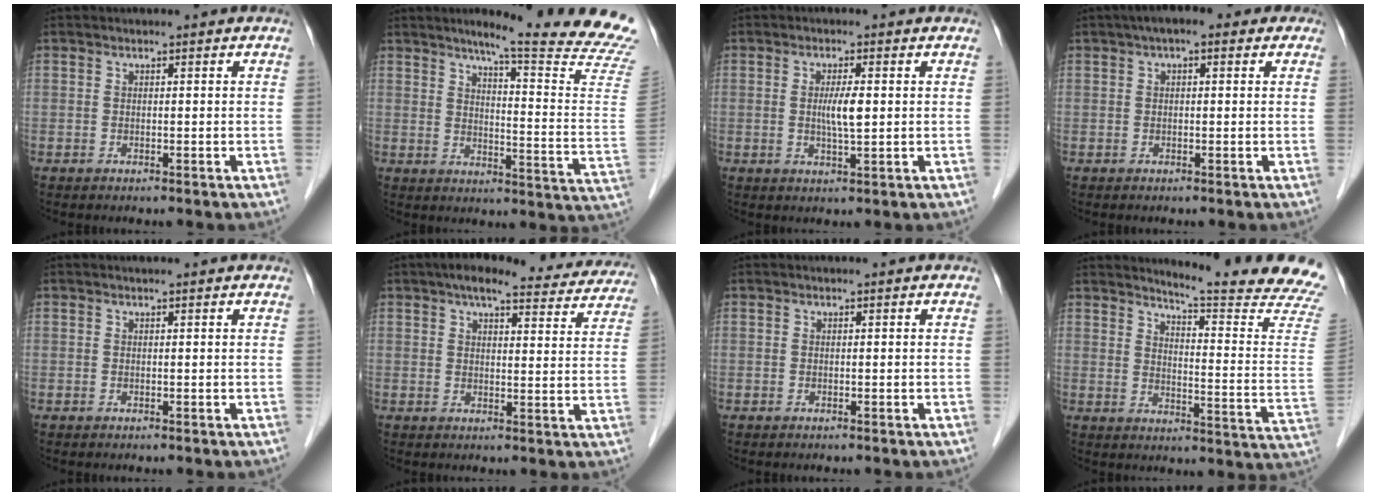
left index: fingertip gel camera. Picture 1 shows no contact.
{"total": 20.5, "force": [17.8, -2.2, 10.0], "torque": [-0.139, -0.108, 0.210]}
{"total": 3.6, "force": [0.2, 0.4, 3.6], "torque": [-0.066, -0.003, 0.005]}
{"total": 4.2, "force": [2.0, 2.0, 3.1], "torque": [-0.049, 0.032, 0.022]}
{"total": 1.1, "force": [1.0, 0.1, 0.5], "torque": [-0.009, 0.011, 0.013]}
{"total": 17.1, "force": [15.1, 4.4, 6.8], "torque": [-0.077, 0.021, 0.170]}
{"total": 0.0}
{"total": 18.3, "force": [17.2, -1.9, 6.1], "torque": [-0.091, -0.139, 0.195]}